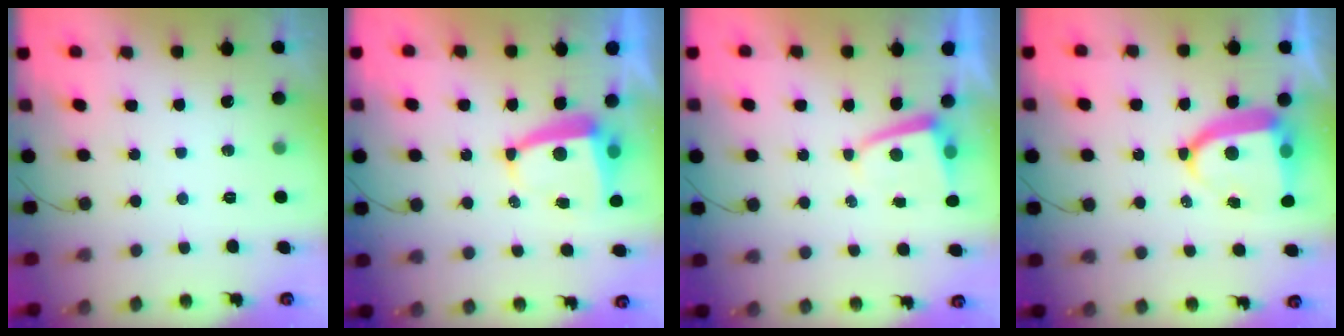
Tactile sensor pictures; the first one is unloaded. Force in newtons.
{"total": 5.5, "press": 5.5, "slide": 0.9}
{"total": 2.0, "press": 2.0, "slide": 0.3}
{"total": 9.5, "press": 9.4, "slide": 1.5}